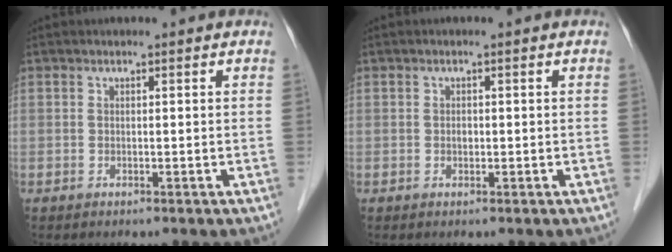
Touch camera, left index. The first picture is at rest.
{"total": 0.7, "force": [-0.1, 0.5, 0.5], "torque": [-0.010, 0.001, -0.002]}